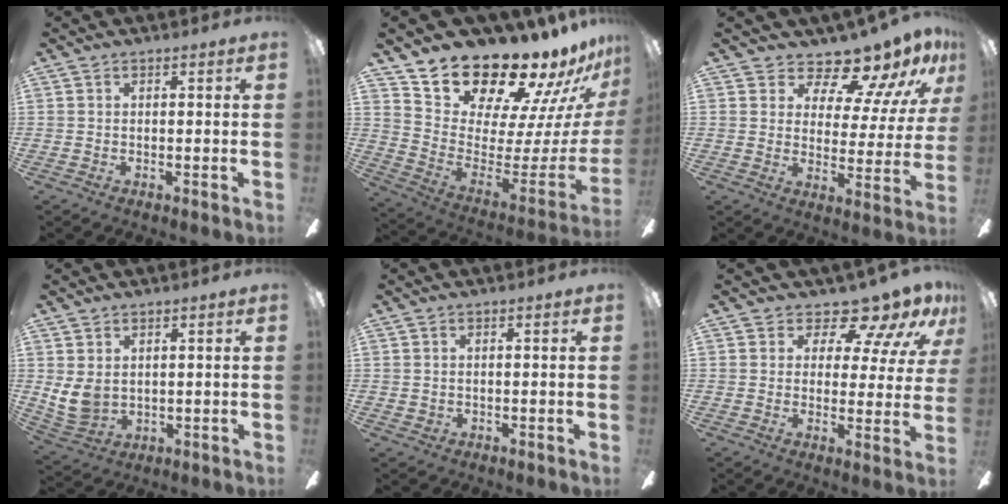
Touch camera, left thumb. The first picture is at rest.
{"total": 17.3, "force": [16.3, 4.9, 3.1], "torque": [-0.054, -0.167, 0.291]}
{"total": 13.0, "force": [11.2, 3.8, 5.4], "torque": [-0.091, -0.093, 0.191]}
{"total": 6.9, "force": [2.3, 5.2, 3.9], "torque": [-0.104, -0.010, 0.047]}
{"total": 0.8, "force": [0.4, 0.7, 0.0], "torque": [0.000, 0.004, 0.007]}
{"total": 11.5, "force": [9.5, 4.2, 5.0], "torque": [-0.082, -0.072, 0.167]}